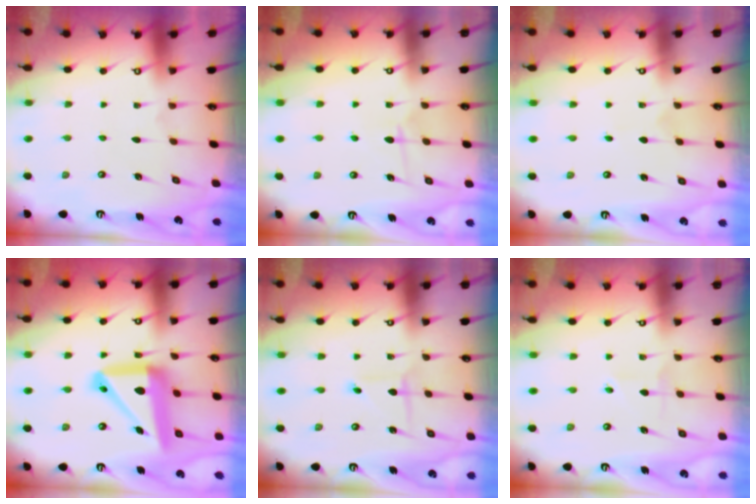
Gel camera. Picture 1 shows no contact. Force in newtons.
{"total": 5.2, "press": 5.1, "slide": 0.6}
{"total": 0.5, "press": 0.5, "slide": 0.0}
{"total": 17.3, "press": 17.2, "slide": 1.9}
{"total": 1.0, "press": 1.0, "slide": 0.1}
{"total": 2.7, "press": 2.5, "slide": 0.9}